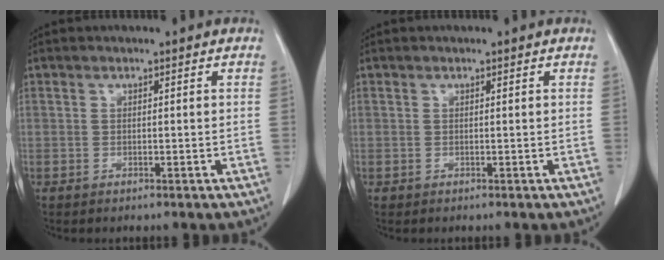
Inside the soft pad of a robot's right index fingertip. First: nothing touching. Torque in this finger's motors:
{"motor_torque": [-0.08, 0.09, -0.11, -0.06]}